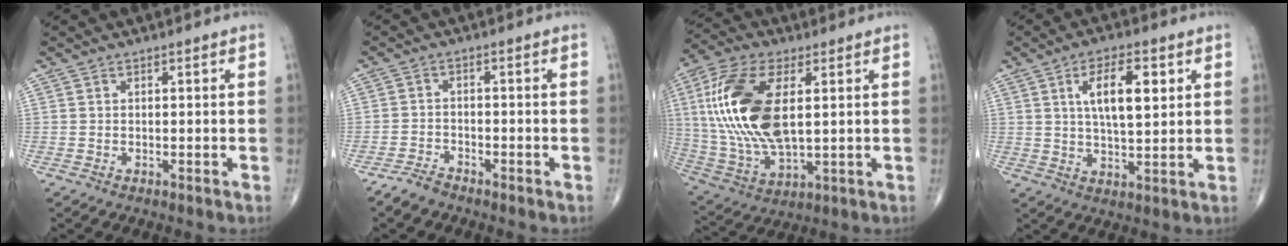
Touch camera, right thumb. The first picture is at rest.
{"total": 3.0, "force": [-2.7, 1.0, 0.8], "torque": [-0.021, 0.008, -0.054]}
{"total": 20.4, "force": [3.5, 9.6, 17.6], "torque": [-0.376, -0.011, 0.068]}
{"total": 9.7, "force": [3.1, 3.7, 8.4], "torque": [-0.127, -0.010, 0.053]}